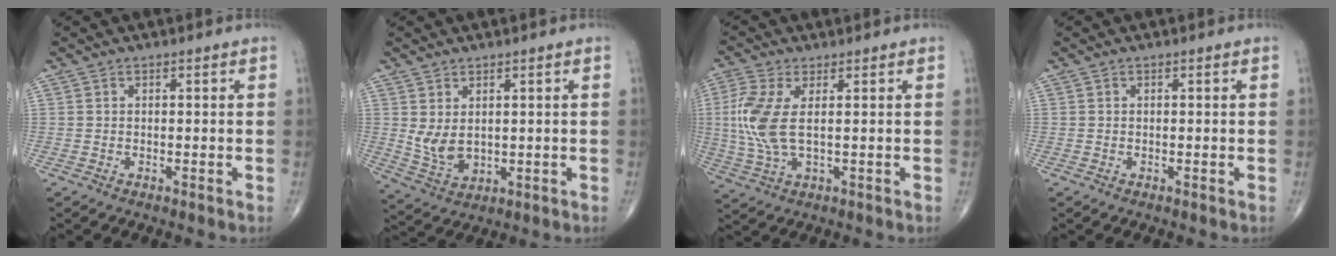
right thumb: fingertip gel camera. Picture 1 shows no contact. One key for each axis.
{"total": 5.6, "fx": 1.1, "fy": 3.5, "fz": 4.2, "tx": -0.073, "ty": -0.014, "tz": 0.038}
{"total": 9.0, "fx": 1.1, "fy": 3.5, "fz": 8.2, "tx": -0.220, "ty": -0.003, "tz": 0.024}
{"total": 0.0}